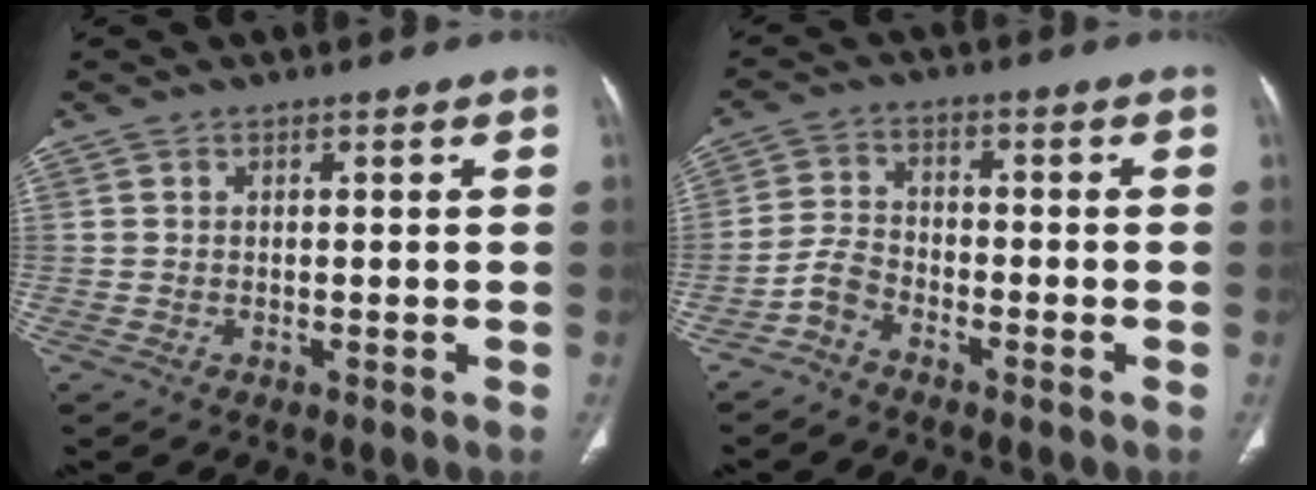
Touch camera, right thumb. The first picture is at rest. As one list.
[{"total": 4.0, "force": [-3.0, 2.0, 1.6], "torque": [-0.030, 0.022, -0.065]}]